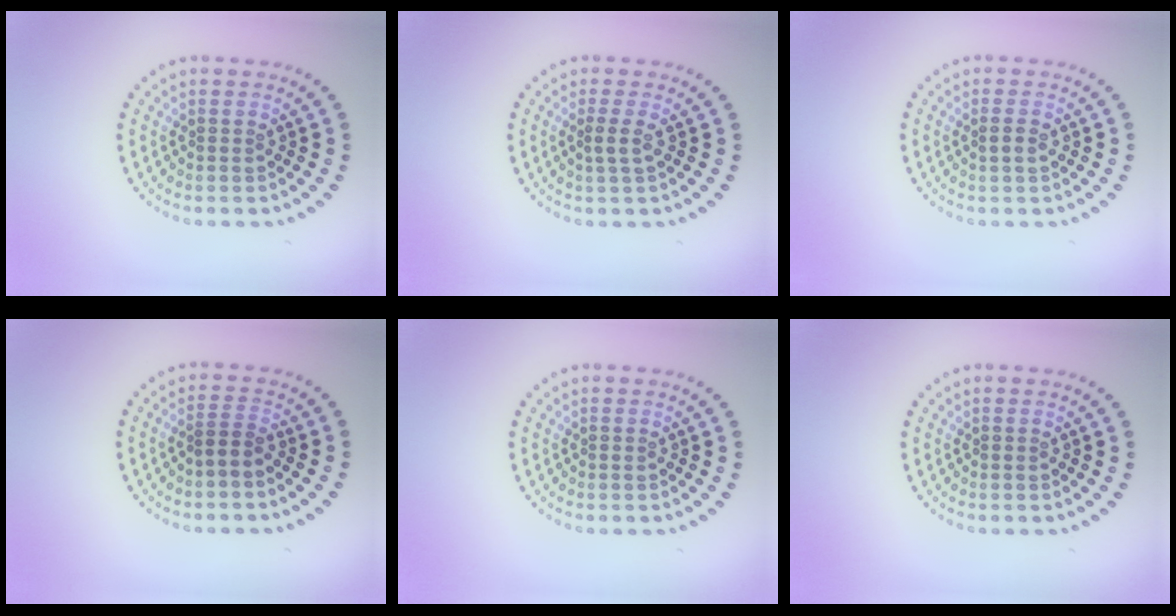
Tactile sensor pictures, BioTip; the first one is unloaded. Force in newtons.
{"total": 1.2, "press": 0.9, "slide": 0.7}
{"total": 1.1, "press": 1.0, "slide": 0.3}
{"total": 1.5, "press": 1.2, "slide": 0.9}
{"total": 0.0}
{"total": 0.0}